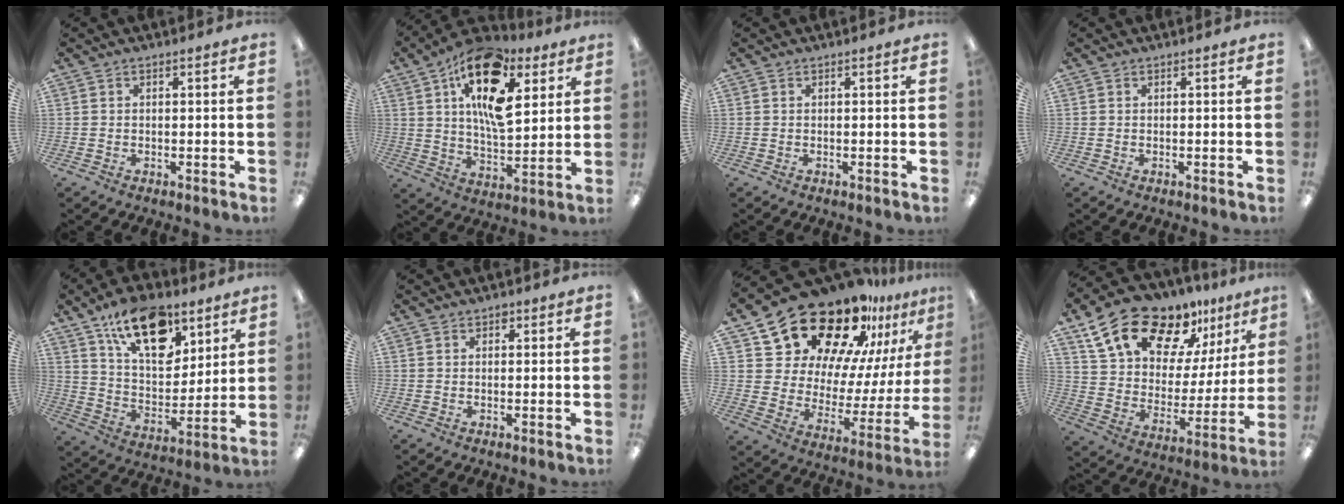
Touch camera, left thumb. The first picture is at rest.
{"total": 20.0, "force": [9.6, 10.1, 14.3], "torque": [-0.220, -0.034, 0.162]}
{"total": 0.0}
{"total": 0.0}
{"total": 19.2, "force": [11.7, 10.1, 11.5], "torque": [-0.181, -0.049, 0.204]}
{"total": 1.0, "force": [0.4, 0.8, 0.5], "torque": [-0.002, 0.001, 0.006]}
{"total": 23.0, "force": [19.0, 10.2, 8.1], "torque": [-0.141, -0.145, 0.338]}
{"total": 19.1, "force": [15.0, 8.7, 8.0], "torque": [-0.155, -0.100, 0.270]}